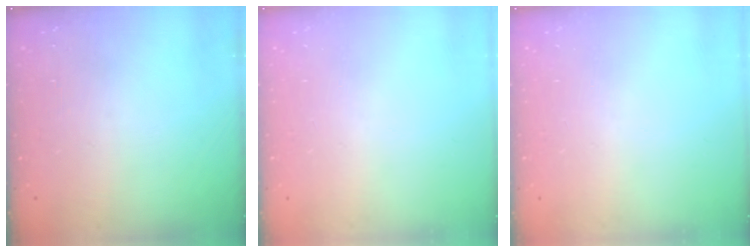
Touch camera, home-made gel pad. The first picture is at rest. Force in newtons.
{"total": 0.0}
{"total": 0.0}